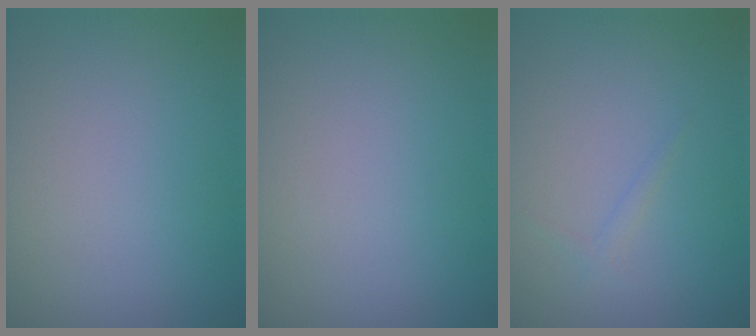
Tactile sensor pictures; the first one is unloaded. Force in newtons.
{"total": 0.0}
{"total": 0.8, "press": 0.8, "slide": 0.1}